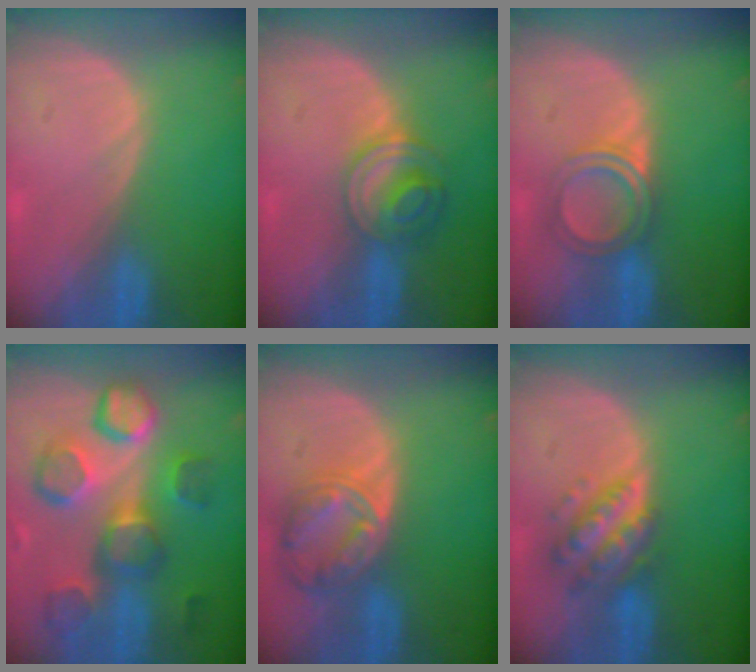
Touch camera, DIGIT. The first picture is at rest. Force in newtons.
{"total": 6.0, "press": 5.4, "slide": 2.6}
{"total": 4.8, "press": 4.6, "slide": 1.4}
{"total": 11.0, "press": 10.6, "slide": 2.7}
{"total": 8.2, "press": 7.0, "slide": 4.2}
{"total": 6.4, "press": 6.3, "slide": 0.5}